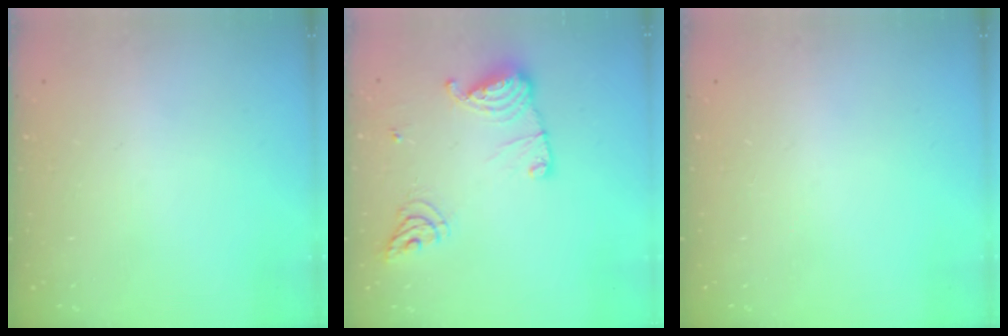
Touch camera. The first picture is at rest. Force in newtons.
{"total": 13.2, "press": 13.2, "slide": 1.2}
{"total": 0.0}